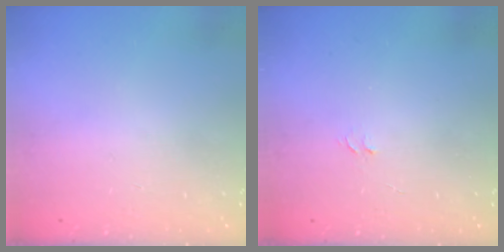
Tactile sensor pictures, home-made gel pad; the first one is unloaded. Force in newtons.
{"total": 3.5, "press": 3.5, "slide": 0.3}